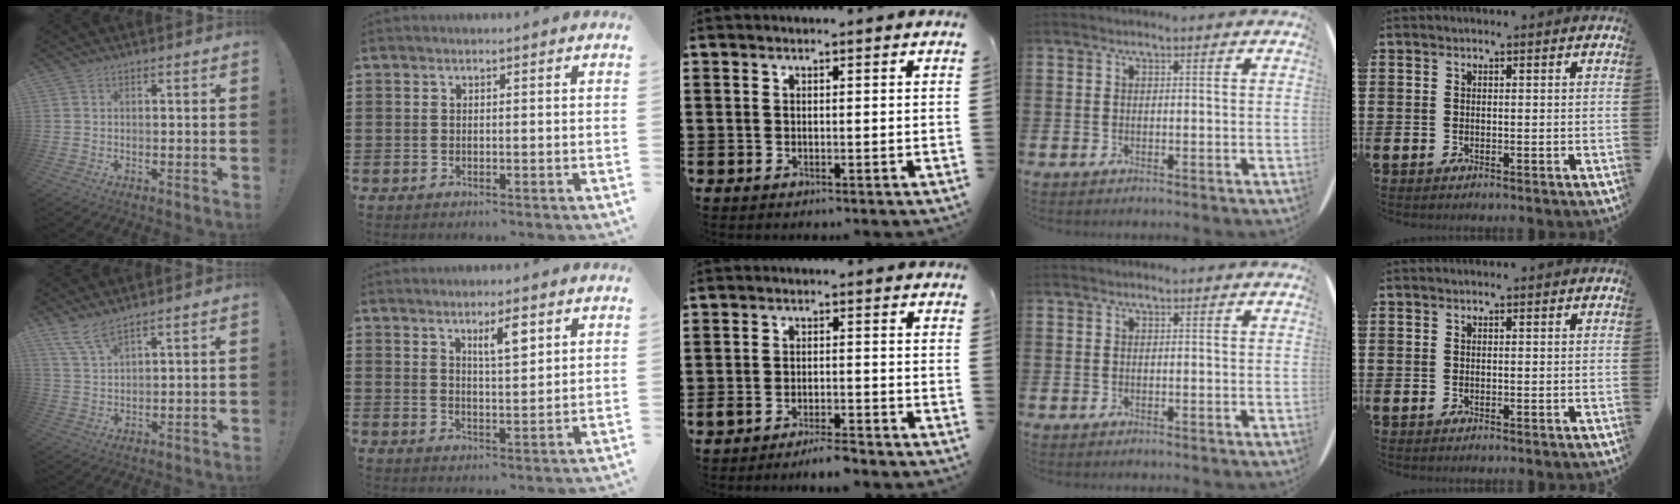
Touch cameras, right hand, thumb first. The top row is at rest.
{"thumb": {"total": 6.2, "force": [5.1, 1.2, 3.3], "torque": [-0.069, -0.025, 0.095]}, "index": {"total": 4.5, "force": [2.6, 1.2, 3.5], "torque": [-0.050, -0.003, 0.038]}, "middle": {"total": 3.1, "force": [-2.9, 0.2, 1.2], "torque": [-0.020, 0.003, -0.057]}}